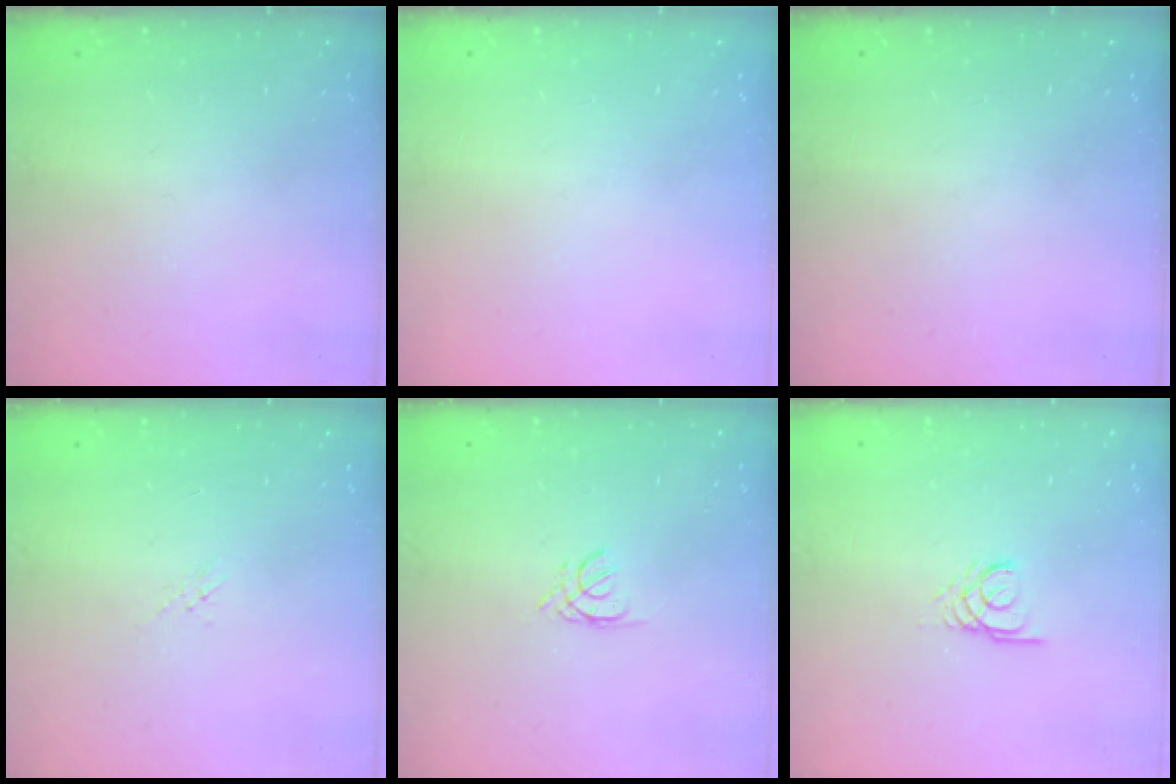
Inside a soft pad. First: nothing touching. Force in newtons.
{"total": 0.0}
{"total": 0.0}
{"total": 0.5, "press": 0.5, "slide": 0.2}
{"total": 1.7, "press": 1.7, "slide": 0.3}
{"total": 2.7, "press": 2.7, "slide": 0.3}